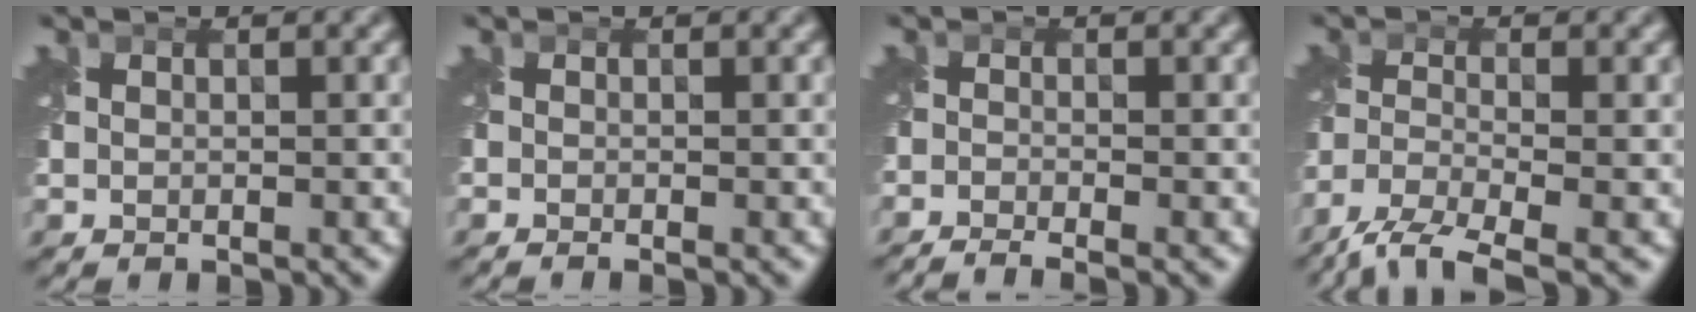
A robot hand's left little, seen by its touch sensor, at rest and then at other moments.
{"total": 0.7, "force": [-0.4, 0.2, 0.5], "torque": [-0.002, -0.003, -0.008]}
{"total": 3.0, "force": [-2.5, 0.5, 1.7], "torque": [-0.026, -0.004, -0.048]}
{"total": 5.2, "force": [-4.1, 1.3, 2.9], "torque": [-0.067, -0.004, -0.088]}